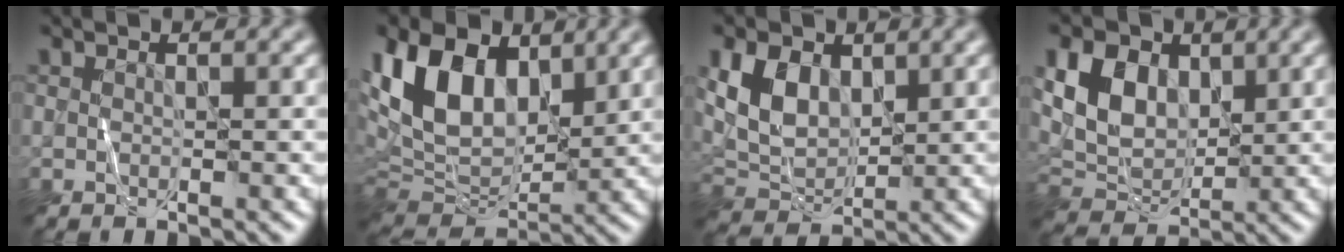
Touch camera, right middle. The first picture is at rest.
{"total": 11.8, "force": [4.0, 7.5, 8.1], "torque": [-0.178, 0.012, 0.066]}
{"total": 5.0, "force": [1.7, 3.4, 3.3], "torque": [-0.074, -0.002, 0.034]}
{"total": 6.2, "force": [1.9, 4.4, 3.9], "torque": [-0.082, -0.002, 0.035]}